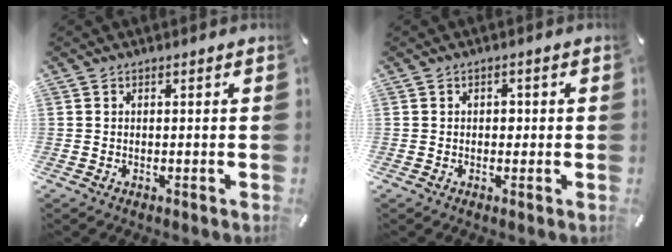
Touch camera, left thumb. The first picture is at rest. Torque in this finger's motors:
{"motor_torque": [-0.12, -0.38, 0.07, 0.01, 0.00]}